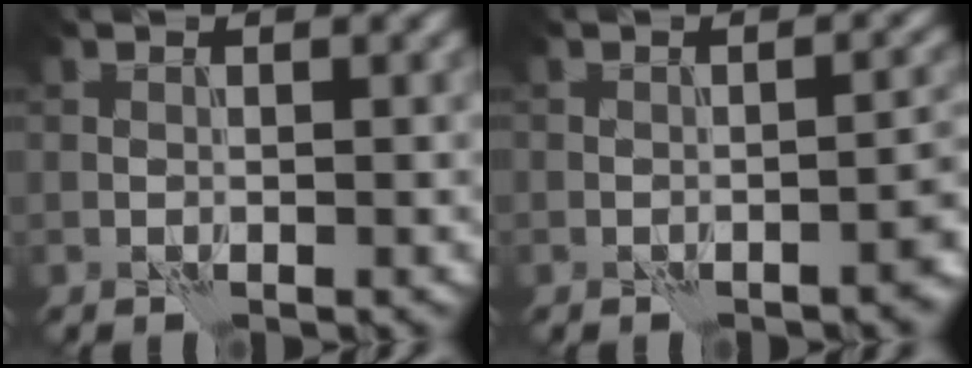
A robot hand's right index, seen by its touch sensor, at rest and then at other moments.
{"total": 2.3, "force": [-1.4, 0.7, 1.7], "torque": [-0.019, 0.009, -0.019]}